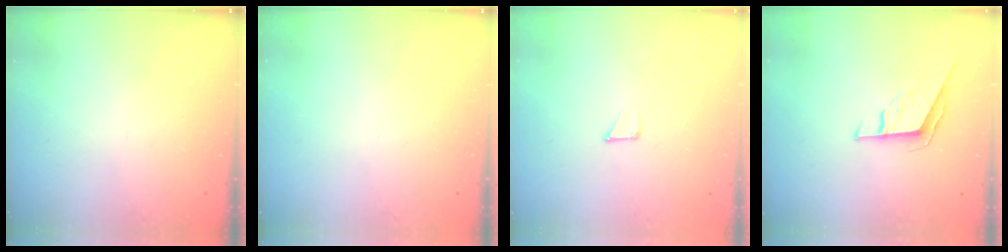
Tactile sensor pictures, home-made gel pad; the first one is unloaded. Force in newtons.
{"total": 0.0}
{"total": 1.7, "press": 1.7, "slide": 0.0}
{"total": 6.0, "press": 5.9, "slide": 0.9}